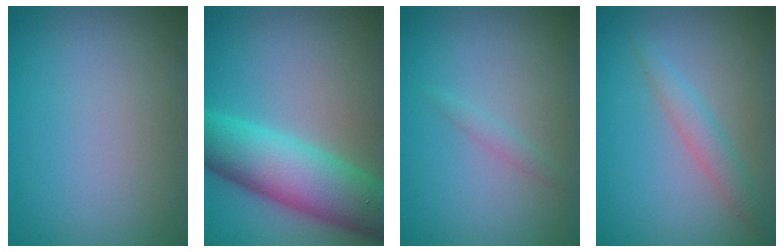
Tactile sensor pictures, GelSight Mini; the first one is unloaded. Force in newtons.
{"total": 9.4, "press": 9.4, "slide": 0.7}
{"total": 0.9, "press": 0.8, "slide": 0.0}
{"total": 2.0, "press": 2.0, "slide": 0.2}